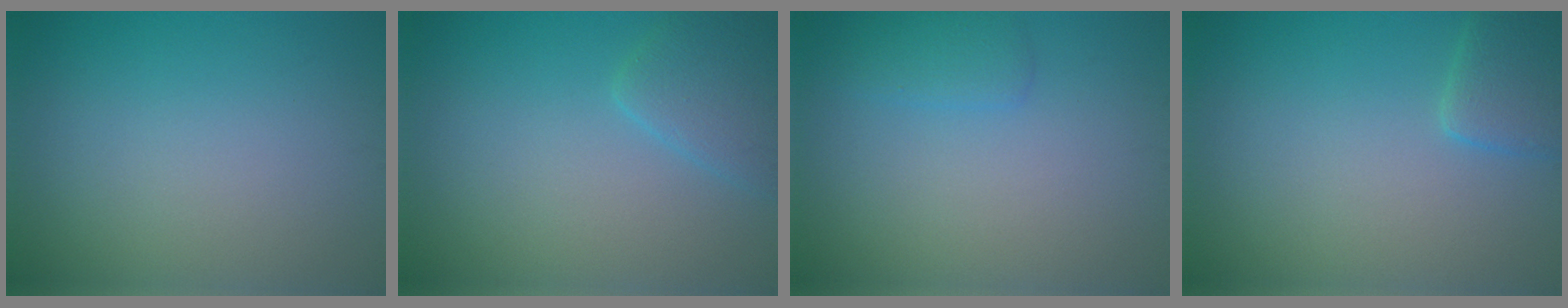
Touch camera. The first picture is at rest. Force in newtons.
{"total": 3.0, "press": 2.9, "slide": 0.3}
{"total": 1.5, "press": 1.5, "slide": 0.1}
{"total": 2.8, "press": 2.8, "slide": 0.2}